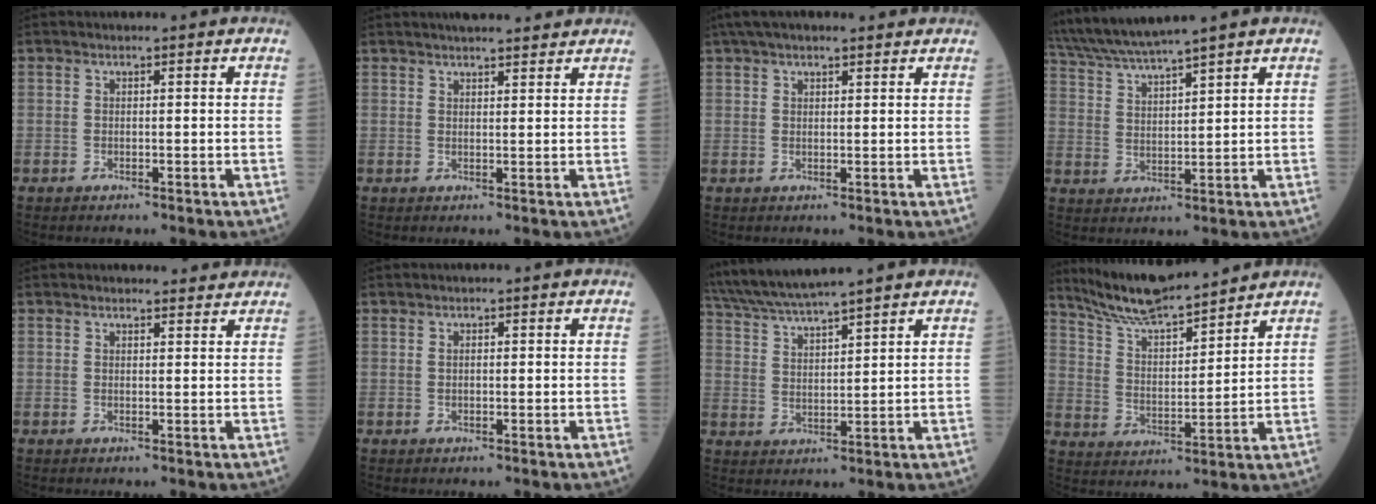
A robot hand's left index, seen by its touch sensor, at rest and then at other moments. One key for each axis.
{"total": 7.3, "fx": 6.5, "fy": 1.1, "fz": 3.0, "tx": -0.040, "ty": 0.020, "tz": 0.086}
{"total": 7.8, "fx": 6.3, "fy": 1.7, "fz": 4.3, "tx": -0.069, "ty": 0.044, "tz": 0.098}
{"total": 9.3, "fx": 8.2, "fy": -1.5, "fz": 4.0, "tx": -0.078, "ty": 0.013, "tz": 0.157}
{"total": 3.0, "fx": 3.0, "fy": 0.6, "fz": 0.1, "tx": -0.003, "ty": 0.005, "tz": 0.032}
{"total": 0.7, "fx": 0.2, "fy": 0.4, "fz": 0.6, "tx": -0.012, "ty": 0.008, "tz": 0.007}
{"total": 10.7, "fx": 9.5, "fy": -0.8, "fz": 4.8, "tx": -0.091, "ty": 0.028, "tz": 0.172}
{"total": 12.3, "fx": 11.4, "fy": 0.9, "fz": 4.5, "tx": -0.090, "ty": 0.010, "tz": 0.213}